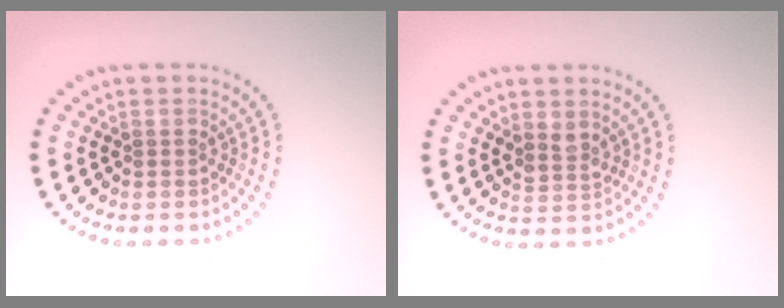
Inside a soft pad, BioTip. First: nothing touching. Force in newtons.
{"total": 1.5, "press": 1.2, "slide": 0.9}